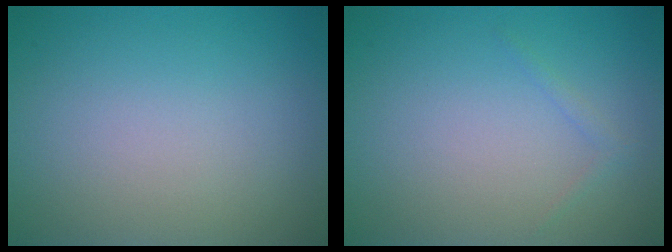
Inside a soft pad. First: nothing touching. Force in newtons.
{"total": 0.6, "press": 0.6, "slide": 0.1}